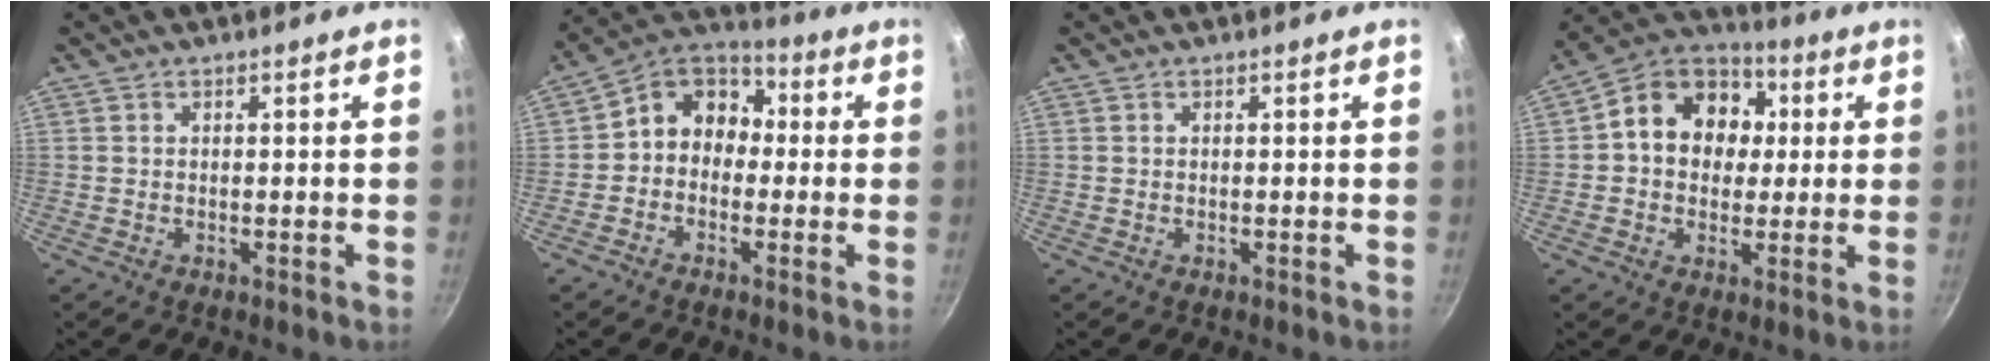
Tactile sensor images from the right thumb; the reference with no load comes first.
{"total": 9.3, "force": [-0.6, 7.8, 5.1], "torque": [-0.047, 0.043, -0.037]}
{"total": 0.0}
{"total": 14.7, "force": [2.2, 11.9, 8.3], "torque": [-0.099, 0.026, 0.016]}